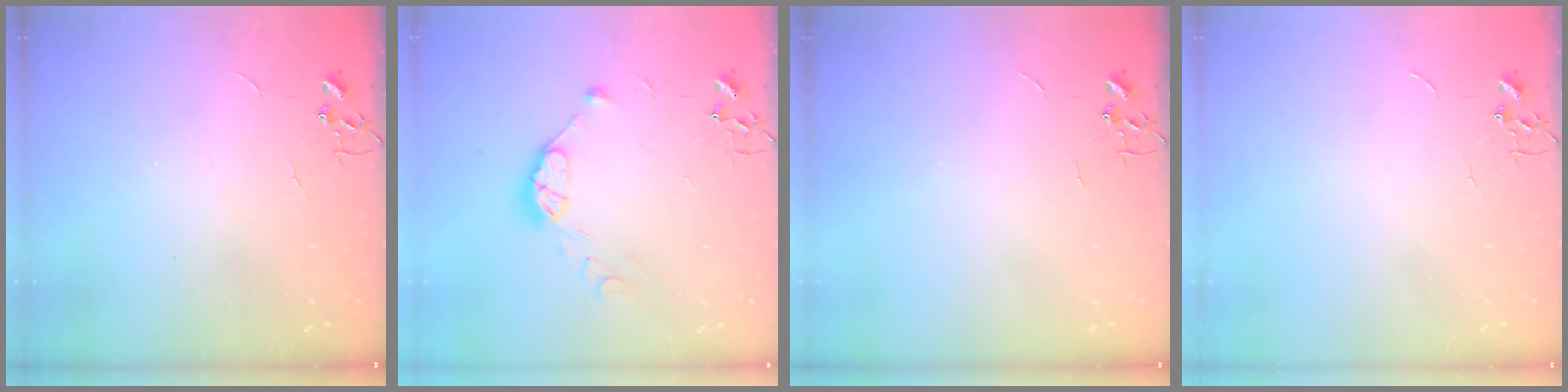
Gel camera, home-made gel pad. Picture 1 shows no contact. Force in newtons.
{"total": 9.7, "press": 9.7, "slide": 0.7}
{"total": 0.0}
{"total": 0.0}